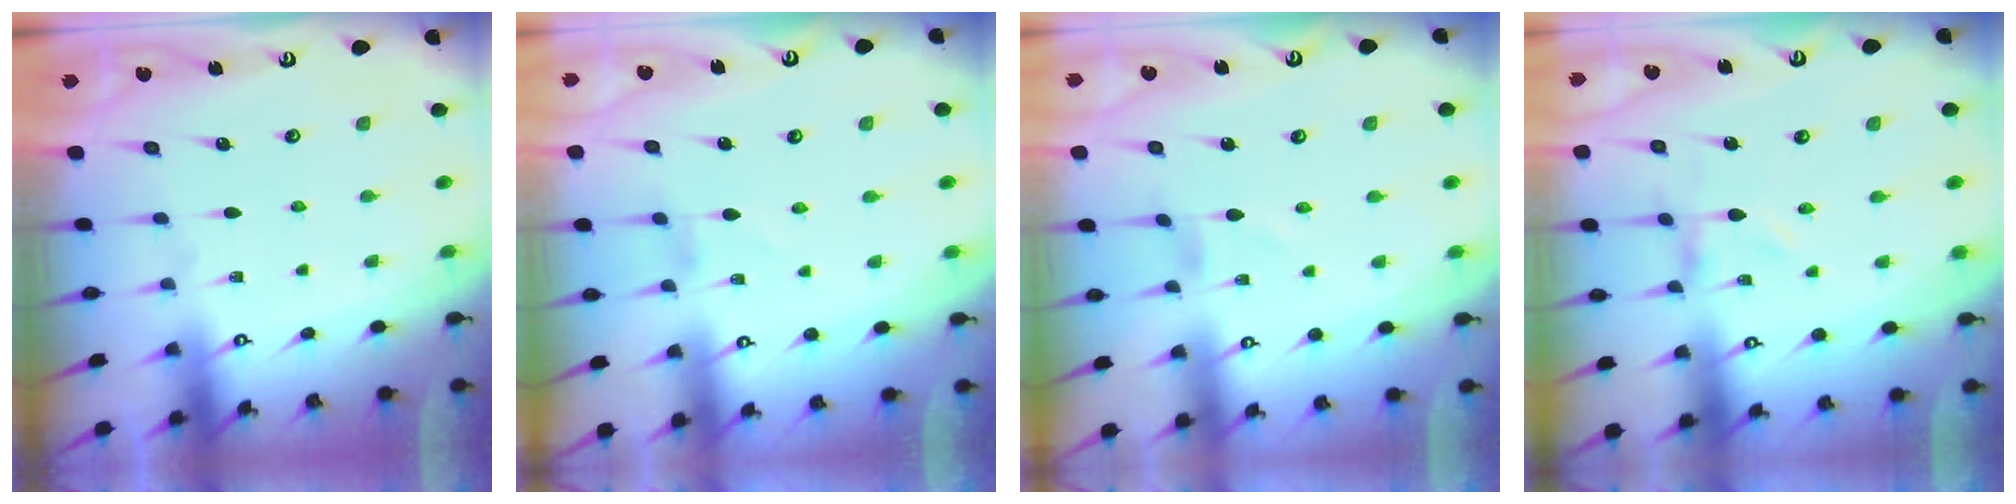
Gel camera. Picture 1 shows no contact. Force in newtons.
{"total": 0.0}
{"total": 0.0}
{"total": 0.0}